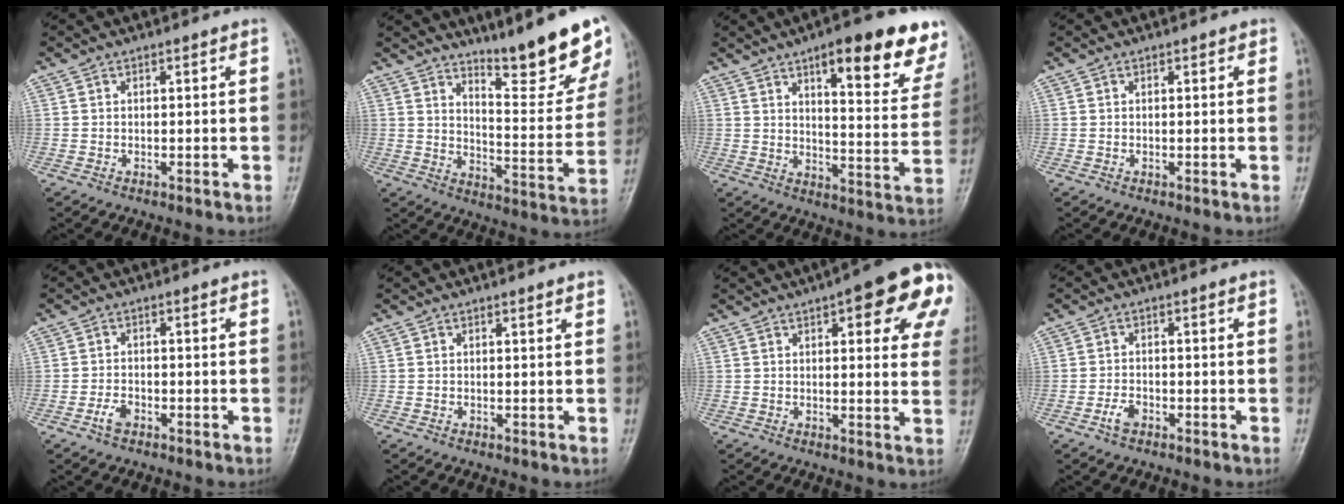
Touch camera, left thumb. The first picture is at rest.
{"total": 16.5, "force": [12.4, 3.0, 10.4], "torque": [-0.111, -0.099, 0.186]}
{"total": 20.5, "force": [12.5, 5.7, 15.2], "torque": [-0.158, -0.051, 0.159]}
{"total": 0.8, "force": [0.3, 0.5, 0.5], "torque": [-0.002, 0.001, 0.001]}
{"total": 2.4, "force": [-1.6, 1.3, 1.3], "torque": [-0.029, 0.008, -0.029]}
{"total": 0.9, "force": [0.6, 0.1, 0.6], "torque": [-0.006, 0.000, 0.008]}
{"total": 18.3, "force": [8.1, 6.1, 15.2], "torque": [-0.159, -0.014, 0.086]}
{"total": 2.3, "force": [-1.5, 1.3, 1.3], "torque": [-0.029, 0.008, -0.029]}